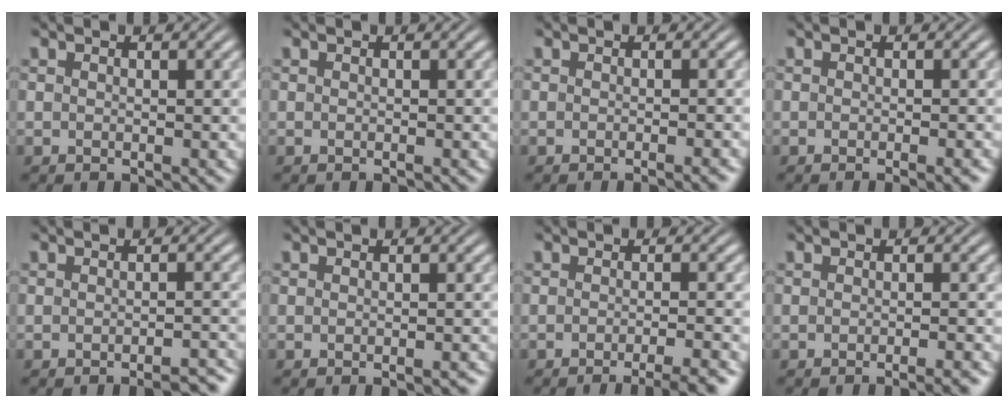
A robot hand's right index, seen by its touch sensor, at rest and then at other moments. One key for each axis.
{"total": 0.0}
{"total": 1.2, "fx": -1.0, "fy": 0.0, "fz": 0.7, "tx": -0.009, "ty": 0.004, "tz": -0.019}
{"total": 1.5, "fx": -1.1, "fy": 0.0, "fz": 1.0, "tx": -0.012, "ty": 0.003, "tz": -0.019}
{"total": 3.2, "fx": -2.9, "fy": 0.6, "fz": 1.2, "tx": -0.016, "ty": -0.001, "tz": -0.048}
{"total": 1.1, "fx": -1.0, "fy": 0.0, "fz": 0.5, "tx": -0.009, "ty": 0.002, "tz": -0.015}
{"total": 4.2, "fx": -3.5, "fy": 0.5, "fz": 2.3, "tx": -0.023, "ty": -0.001, "tz": -0.058}
{"total": 2.2, "fx": -1.8, "fy": 0.1, "fz": 1.2, "tx": -0.012, "ty": 0.004, "tz": -0.033}